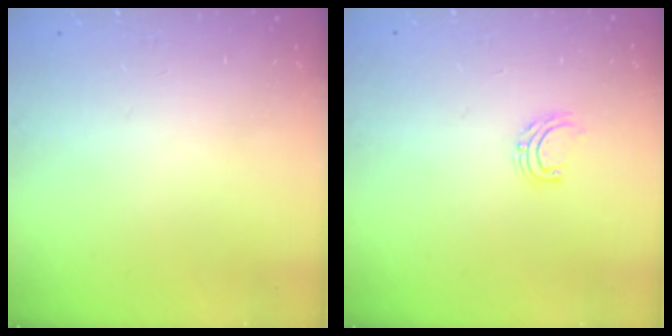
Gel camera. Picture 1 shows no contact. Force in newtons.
{"total": 5.4, "press": 5.4, "slide": 0.5}